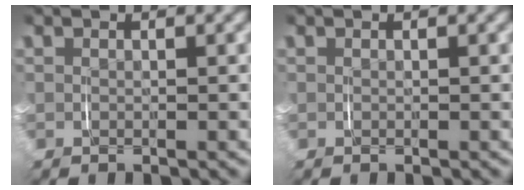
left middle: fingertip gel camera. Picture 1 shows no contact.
{"total": 0.0}